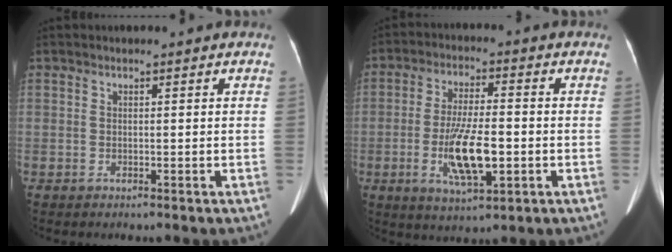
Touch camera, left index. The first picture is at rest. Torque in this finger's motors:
{"motor_torque": [0.93, 0.26, 0.25, 0.21]}